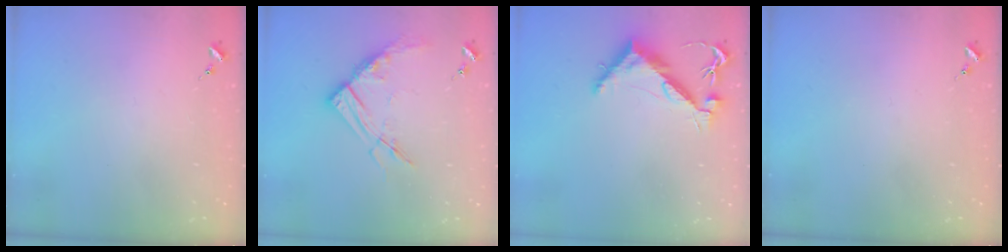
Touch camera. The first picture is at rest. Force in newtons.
{"total": 12.1, "press": 12.0, "slide": 1.2}
{"total": 9.3, "press": 9.3, "slide": 0.8}
{"total": 0.0}